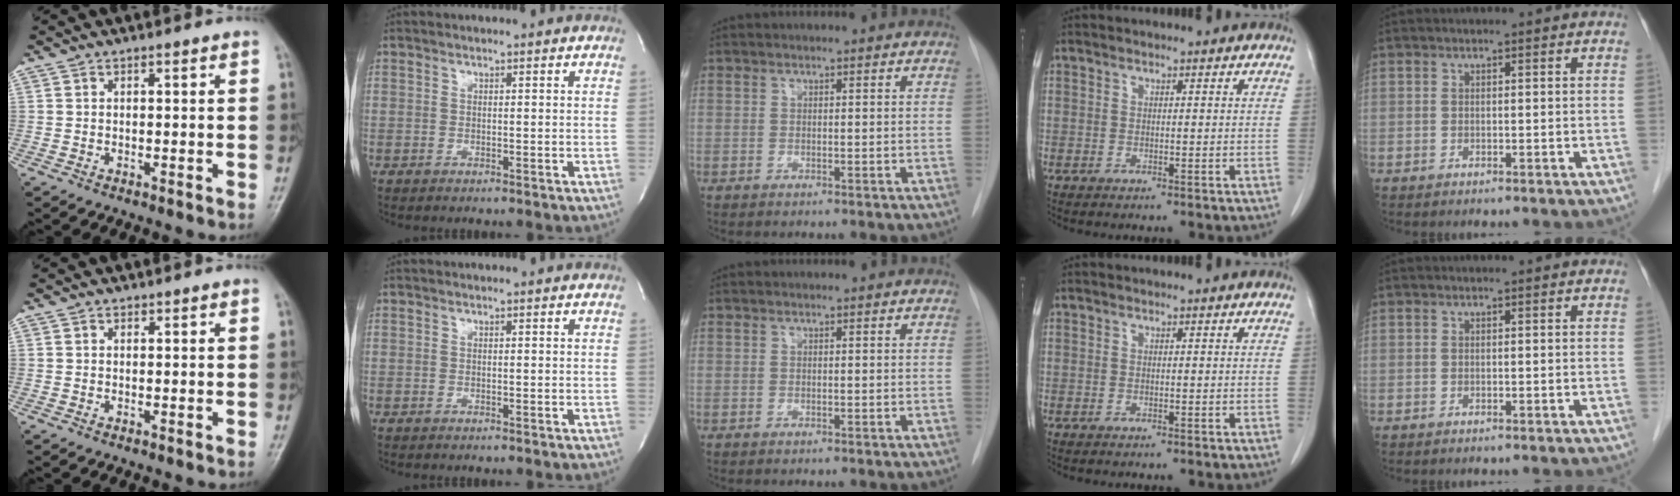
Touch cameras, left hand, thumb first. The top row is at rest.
{}